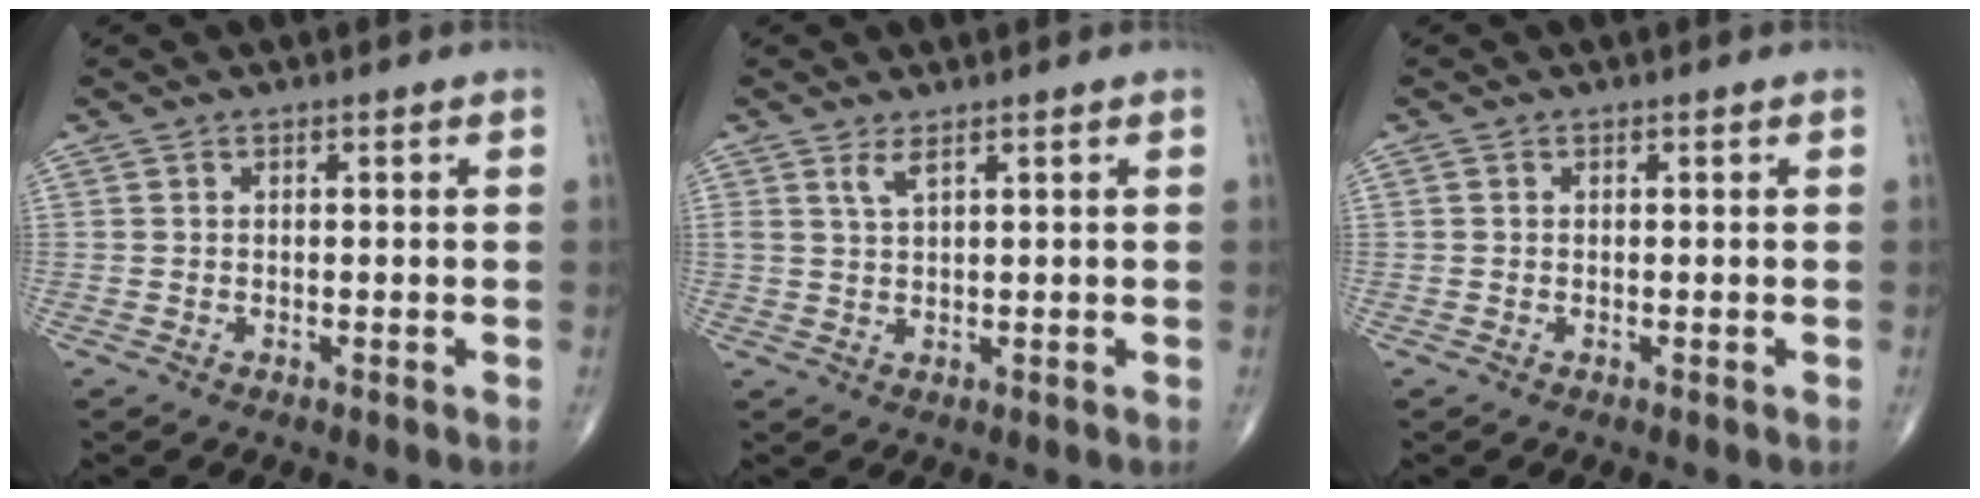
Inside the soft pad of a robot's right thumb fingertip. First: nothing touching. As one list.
[{"total": 2.2, "force": [1.4, 0.3, 1.6], "torque": [-0.038, -0.009, 0.033]}, {"total": 0.0}]